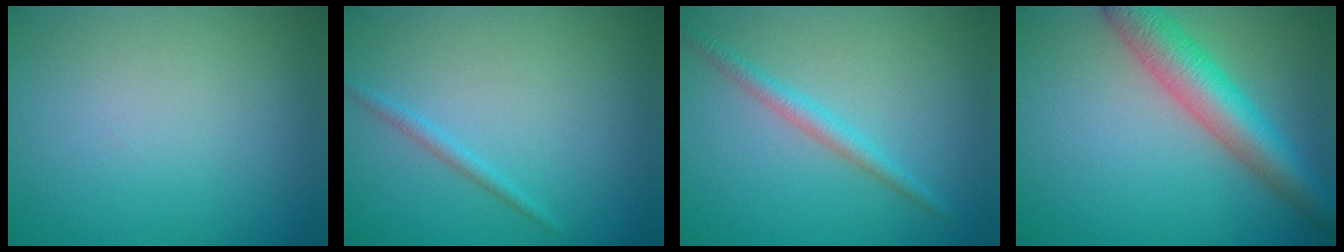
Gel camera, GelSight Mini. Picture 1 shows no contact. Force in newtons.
{"total": 1.0, "press": 1.0, "slide": 0.1}
{"total": 2.0, "press": 2.0, "slide": 0.1}
{"total": 6.0, "press": 6.0, "slide": 0.2}